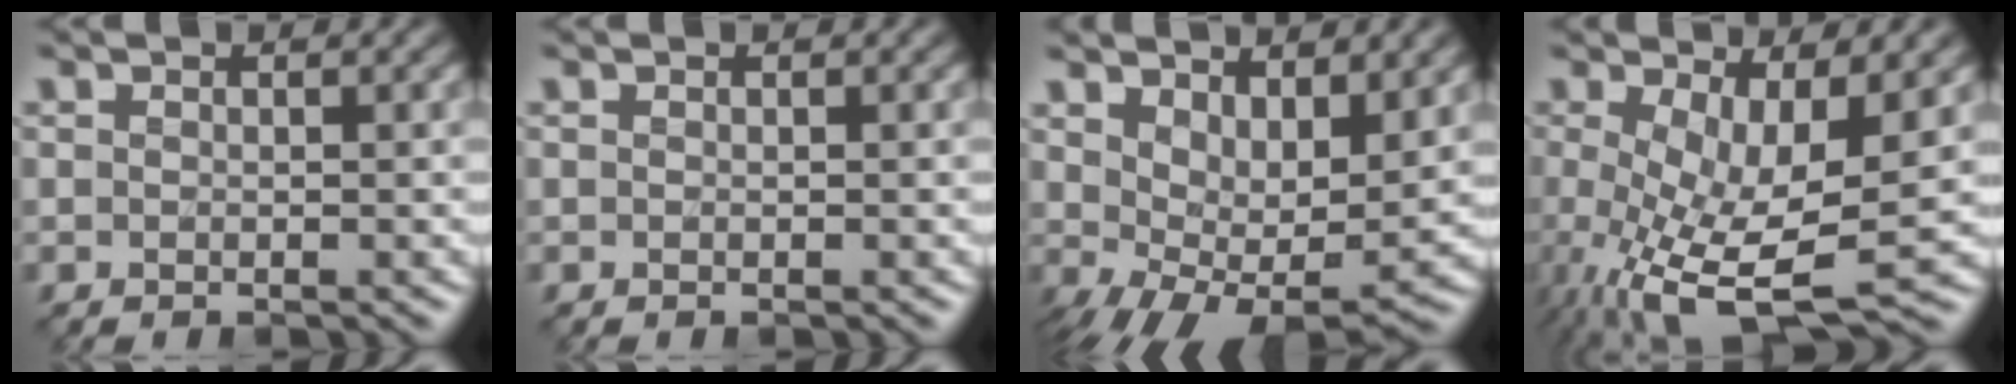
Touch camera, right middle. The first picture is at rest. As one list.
[{"total": 0.0}, {"total": 7.9, "force": [1.3, 3.7, 6.8], "torque": [-0.109, -0.012, 0.033]}, {"total": 8.9, "force": [-1.6, 3.3, 8.1], "torque": [-0.163, -0.022, -0.018]}]